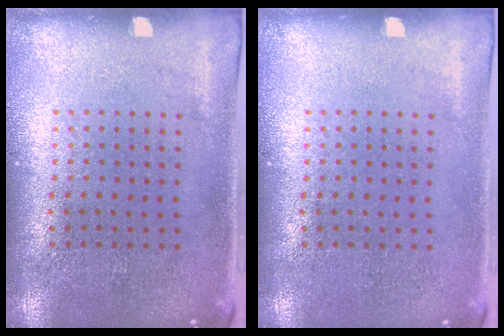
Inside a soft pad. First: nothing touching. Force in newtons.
{"total": 0.0}